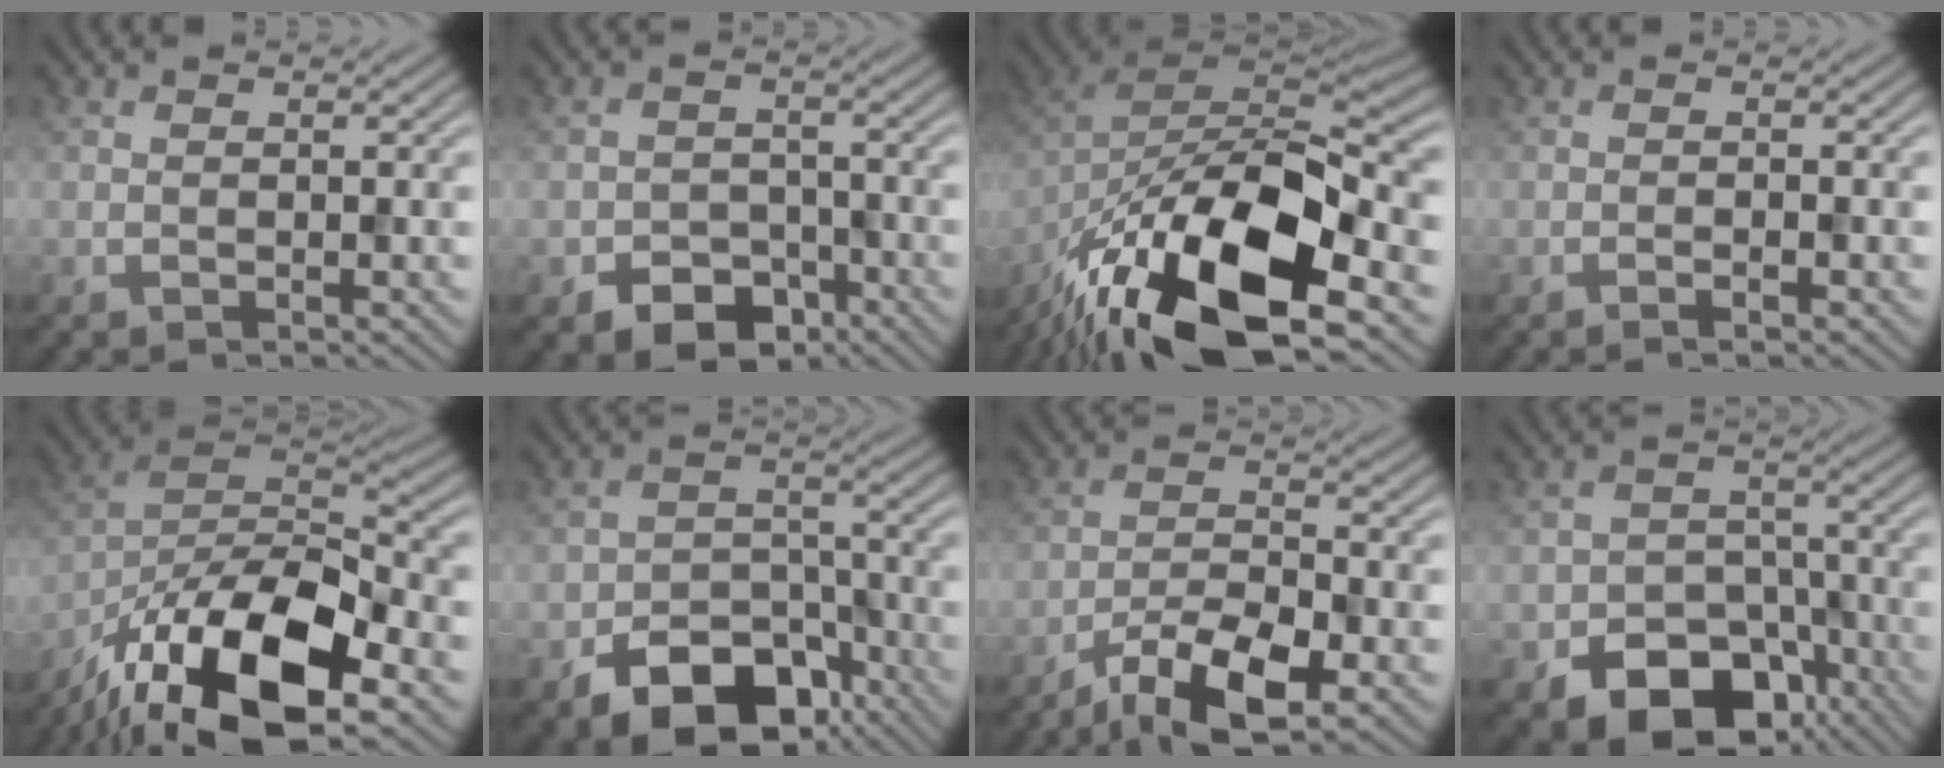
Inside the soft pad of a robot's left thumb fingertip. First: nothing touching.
{"total": 6.1, "force": [-3.9, 3.9, 2.6], "torque": [-0.041, -0.014, -0.067]}
{"total": 19.8, "force": [-11.3, 8.5, 13.8], "torque": [-0.272, -0.017, -0.198]}
{"total": 0.9, "force": [-0.6, 0.0, 0.7], "torque": [-0.012, 0.001, -0.013]}
{"total": 18.5, "force": [-11.9, 7.0, 12.2], "torque": [-0.241, -0.022, -0.213]}
{"total": 10.8, "force": [-6.8, 6.3, 5.5], "torque": [-0.092, -0.020, -0.115]}
{"total": 8.8, "force": [-5.9, 2.5, 6.1], "torque": [-0.110, -0.002, -0.112]}
{"total": 12.8, "force": [-7.9, 8.4, 5.7], "torque": [-0.089, -0.030, -0.118]}